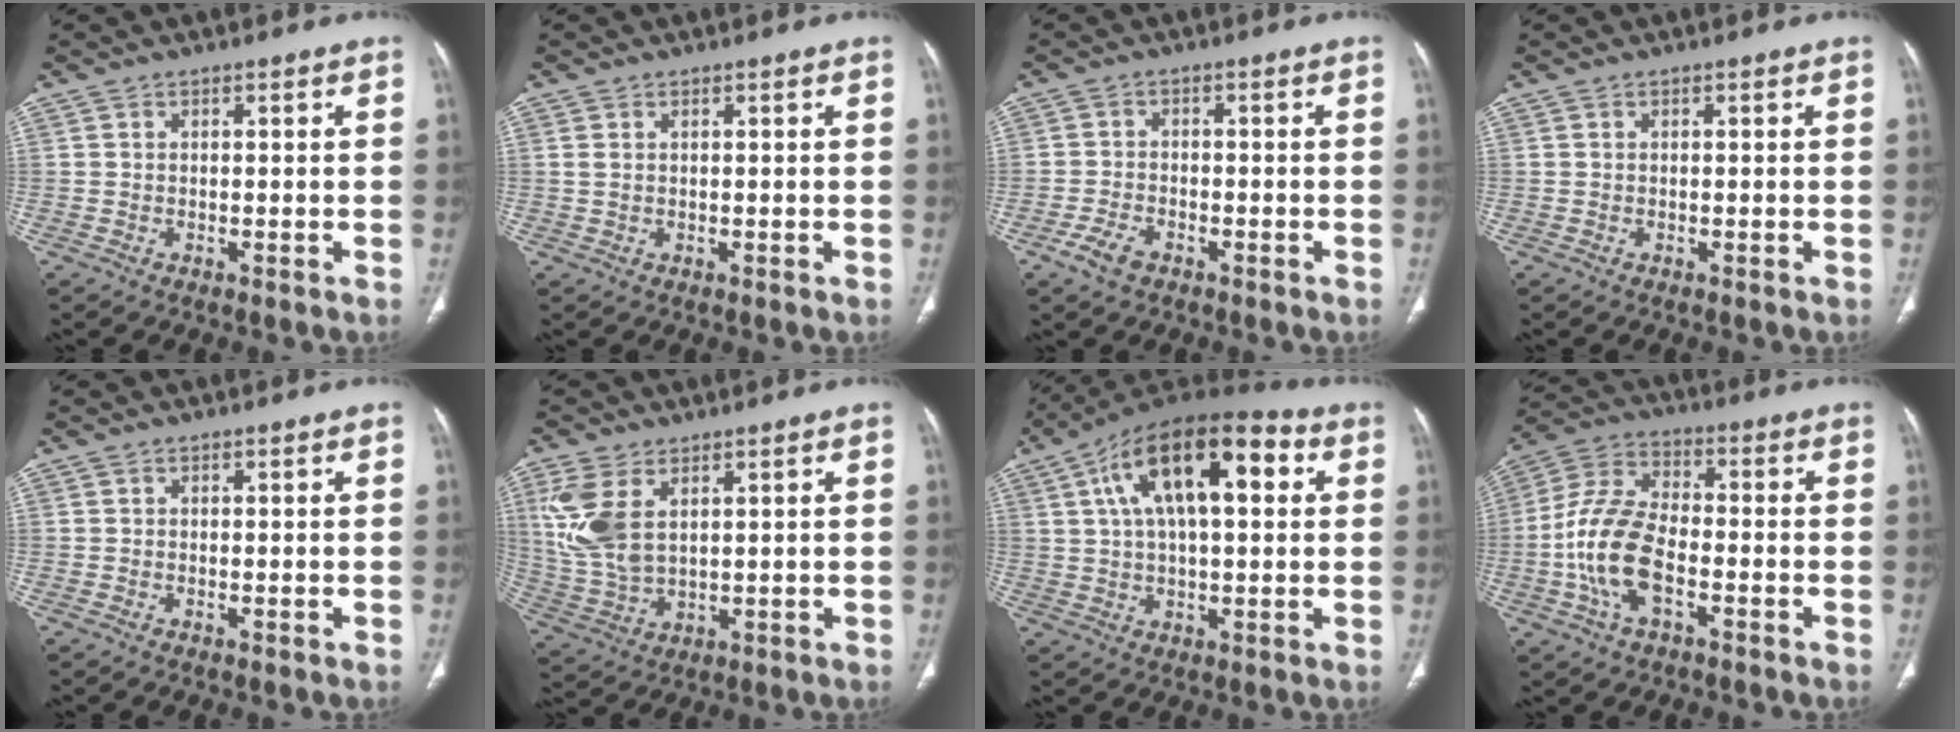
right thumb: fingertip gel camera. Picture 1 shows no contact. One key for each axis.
{"total": 1.1, "fx": 0.4, "fy": 0.6, "fz": 0.9, "tx": -0.028, "ty": 0.012, "tz": 0.017}
{"total": 4.2, "fx": -2.5, "fy": 2.3, "fz": 2.4, "tx": -0.053, "ty": 0.009, "tz": -0.045}
{"total": 0.0}
{"total": 0.0}
{"total": 10.8, "fx": 3.7, "fy": 6.0, "fz": 8.1, "tx": -0.189, "ty": -0.007, "tz": 0.087}
{"total": 20.6, "fx": 6.1, "fy": 9.3, "fz": 17.4, "tx": -0.276, "ty": 0.024, "tz": 0.091}
{"total": 13.5, "fx": -3.7, "fy": 7.2, "fz": 10.8, "tx": -0.224, "ty": 0.028, "tz": -0.075}